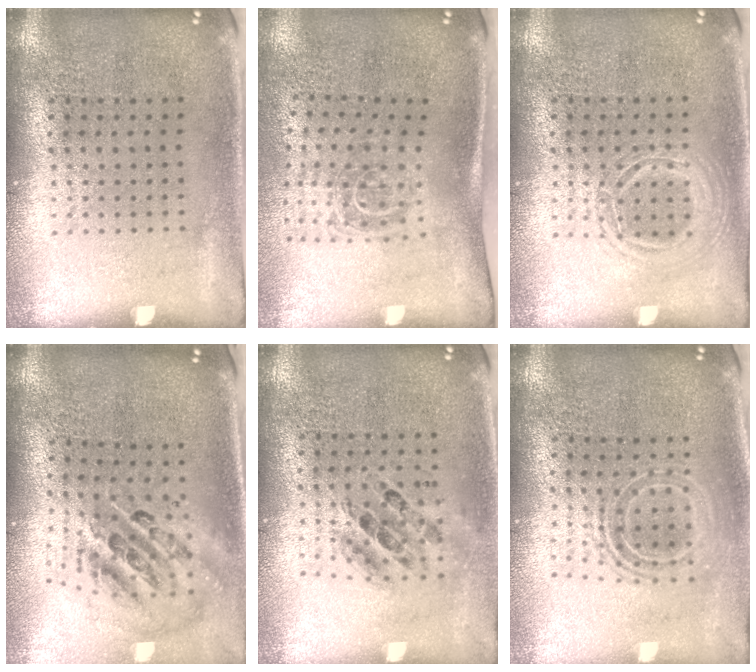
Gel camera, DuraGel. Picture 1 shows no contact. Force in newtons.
{"total": 1.8, "press": 1.2, "slide": 1.3}
{"total": 1.1, "press": 1.0, "slide": 0.1}
{"total": 2.6, "press": 1.8, "slide": 1.9}
{"total": 0.7, "press": 0.7, "slide": 0.1}
{"total": 1.6, "press": 1.3, "slide": 1.0}